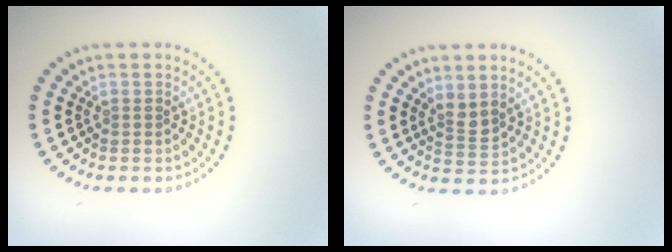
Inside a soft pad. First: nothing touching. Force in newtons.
{"total": 1.6, "press": 1.3, "slide": 1.0}